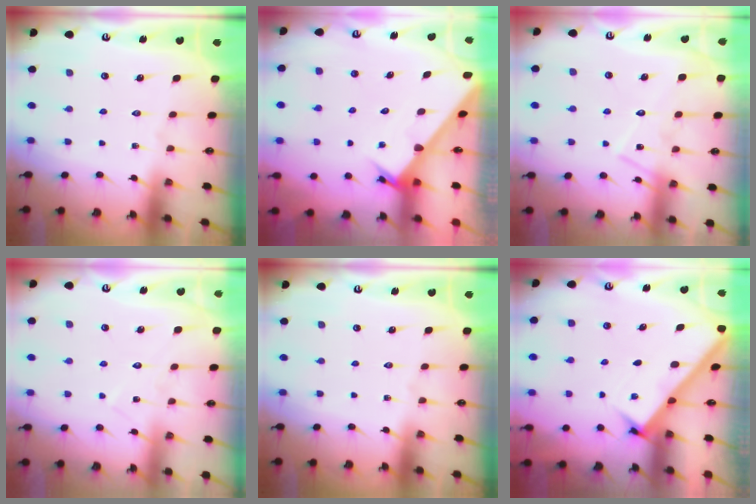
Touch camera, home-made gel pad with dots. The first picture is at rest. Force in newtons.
{"total": 2.9, "press": 2.9, "slide": 0.1}
{"total": 12.5, "press": 12.4, "slide": 0.7}
{"total": 7.5, "press": 7.4, "slide": 0.3}
{"total": 0.0}
{"total": 2.9, "press": 2.8, "slide": 0.4}